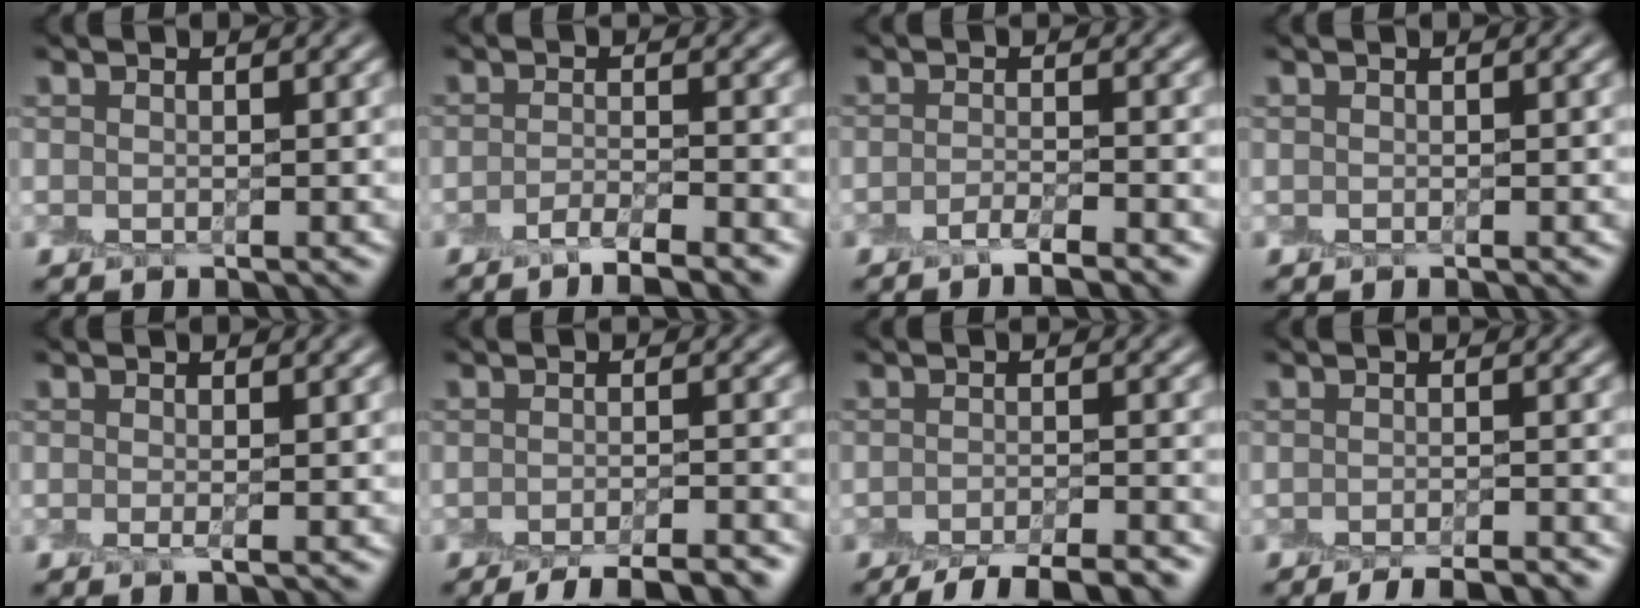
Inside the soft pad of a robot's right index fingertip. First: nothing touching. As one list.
[{"total": 3.1, "force": [-2.3, 0.3, 2.0], "torque": [-0.035, 0.002, -0.047]}, {"total": 2.3, "force": [-1.8, 0.1, 1.5], "torque": [-0.026, -0.001, -0.038]}, {"total": 0.0}, {"total": 0.5, "force": [-0.1, -0.2, 0.4], "torque": [-0.013, -0.005, -0.001]}, {"total": 6.1, "force": [-5.2, 1.2, 2.9], "torque": [-0.042, -0.007, -0.065]}, {"total": 6.2, "force": [-5.1, 1.3, 3.2], "torque": [-0.046, -0.011, -0.076]}, {"total": 3.5, "force": [-3.1, 0.5, 1.6], "torque": [-0.022, 0.004, -0.036]}]